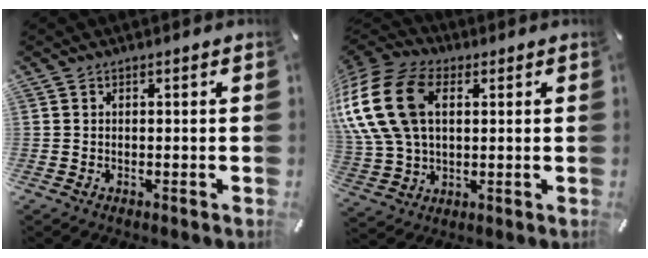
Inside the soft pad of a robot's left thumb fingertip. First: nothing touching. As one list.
[{"total": 21.2, "force": [5.0, 15.0, 14.1], "torque": [-0.331, 0.002, 0.089]}]